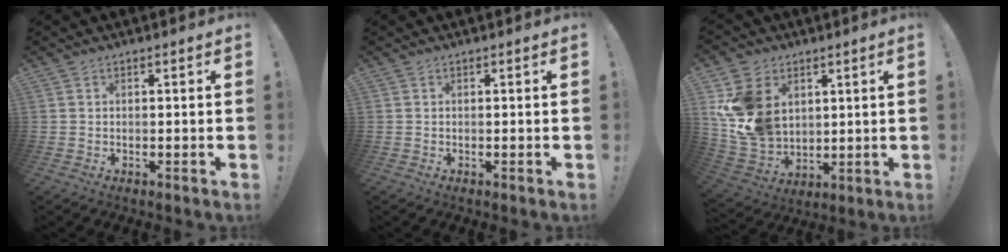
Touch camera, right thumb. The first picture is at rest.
{"total": 0.0}
{"total": 15.1, "force": [4.9, 12.0, 7.8], "torque": [-0.154, -0.031, 0.100]}